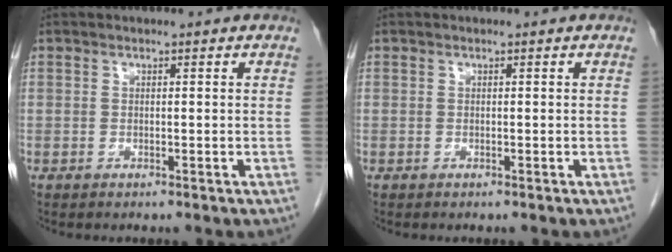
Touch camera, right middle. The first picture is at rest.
{"total": 0.0}